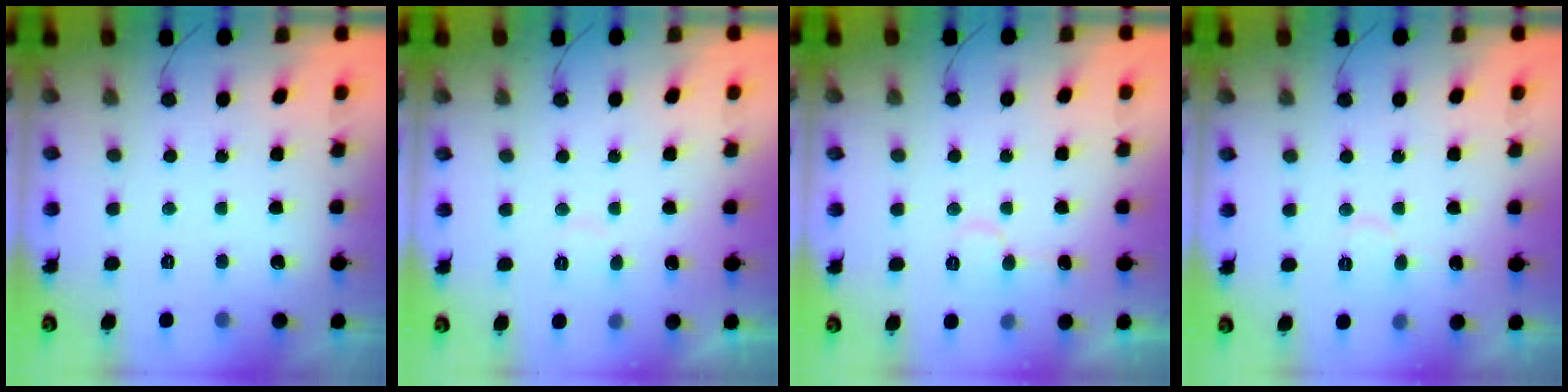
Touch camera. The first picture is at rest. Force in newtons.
{"total": 3.9, "press": 3.9, "slide": 0.3}
{"total": 6.6, "press": 6.6, "slide": 0.5}
{"total": 3.8, "press": 3.8, "slide": 0.5}